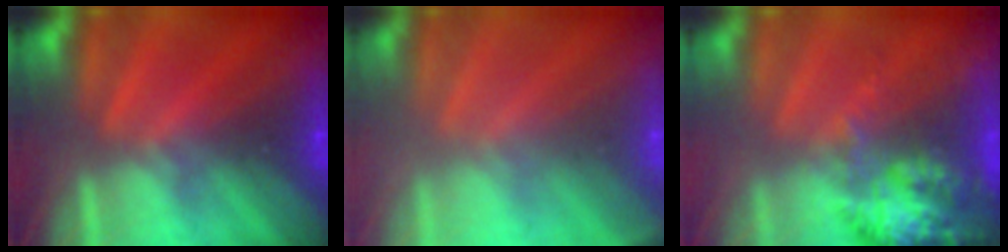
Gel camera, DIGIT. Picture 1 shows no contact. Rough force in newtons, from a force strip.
{"total": 2.4}
{"total": 7.0}